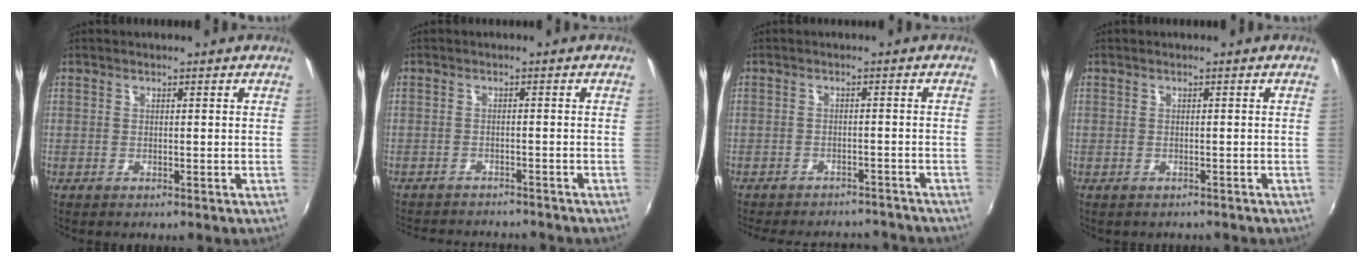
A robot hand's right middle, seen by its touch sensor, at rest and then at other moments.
{"total": 8.7, "force": [-8.0, 2.1, 2.6], "torque": [-0.069, -0.014, -0.118]}
{"total": 13.7, "force": [-12.0, 4.6, 4.5], "torque": [-0.106, 0.002, -0.153]}
{"total": 1.2, "force": [-1.0, 0.7, 0.3], "torque": [-0.009, -0.004, -0.014]}